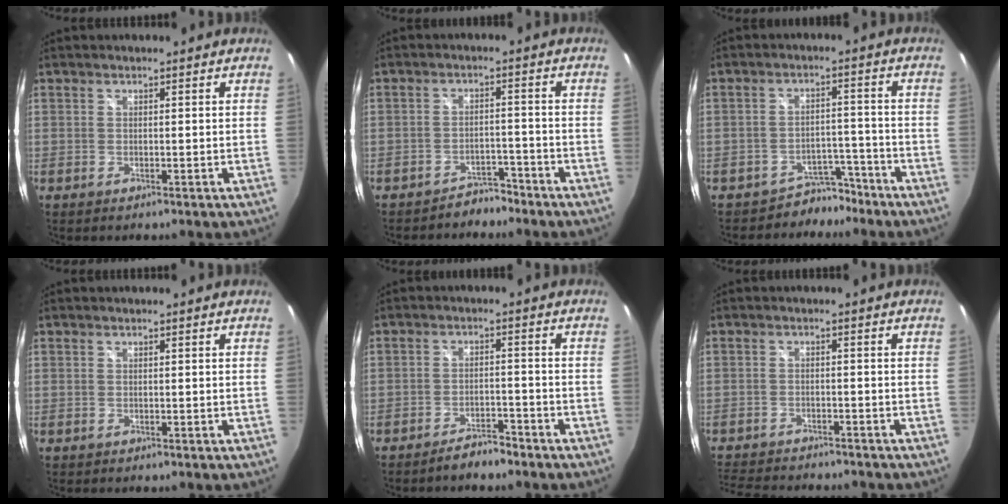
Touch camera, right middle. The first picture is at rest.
{"total": 4.2, "force": [-3.9, 1.6, 0.3], "torque": [-0.012, 0.009, -0.056]}
{"total": 5.6, "force": [-4.8, 3.0, 0.0], "torque": [0.002, 0.024, -0.071]}
{"total": 0.0}
{"total": 4.4, "force": [-3.9, 1.1, 1.6], "torque": [-0.044, 0.003, -0.060]}
{"total": 11.0, "force": [-9.9, 2.8, 3.8], "torque": [-0.098, -0.013, -0.157]}